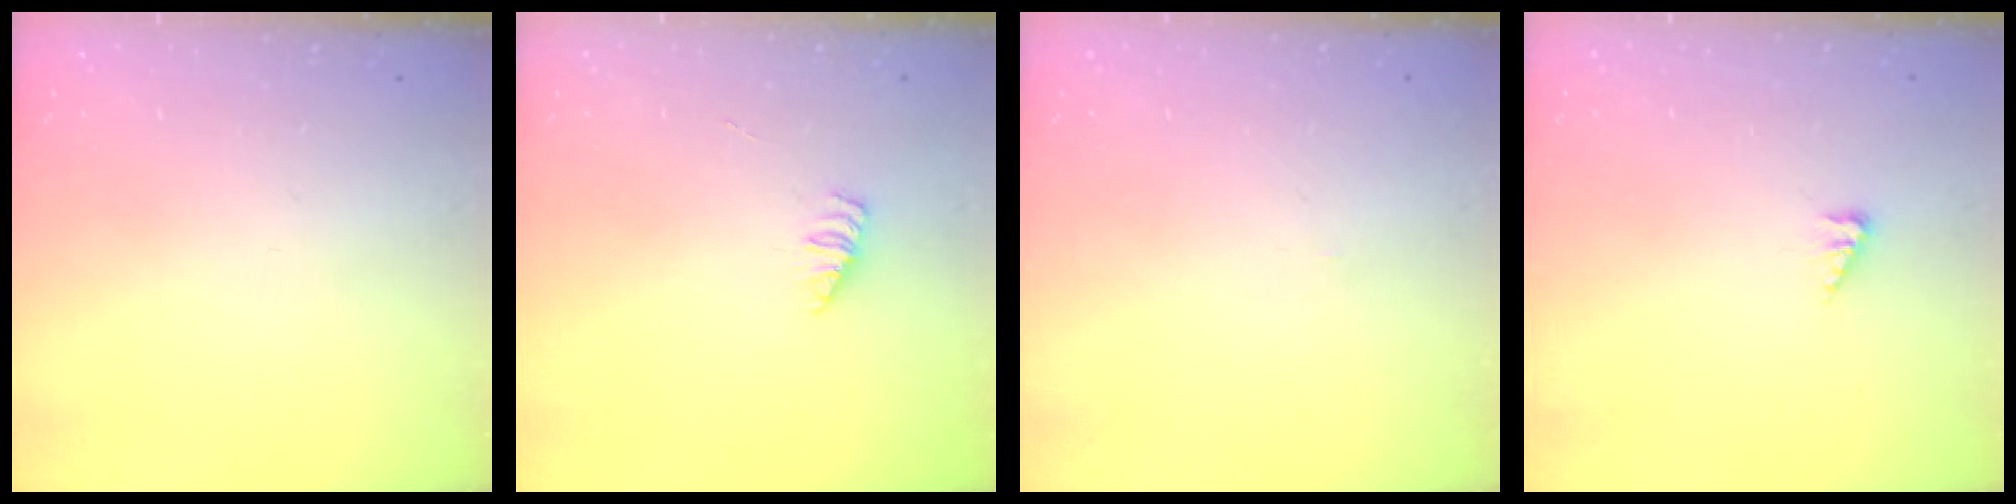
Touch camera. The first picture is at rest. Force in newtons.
{"total": 1.3, "press": 1.3, "slide": 0.2}
{"total": 0.0}
{"total": 2.9, "press": 2.9, "slide": 0.5}